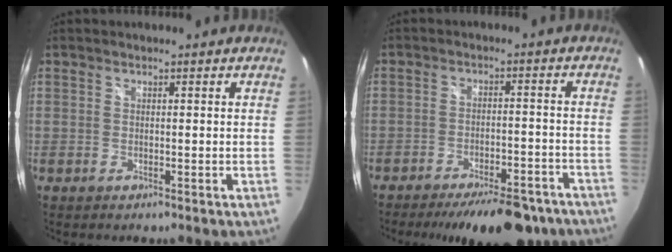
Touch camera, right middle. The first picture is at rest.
{"total": 17.0, "force": [-14.0, 5.6, 8.0], "torque": [-0.142, -0.007, -0.176]}